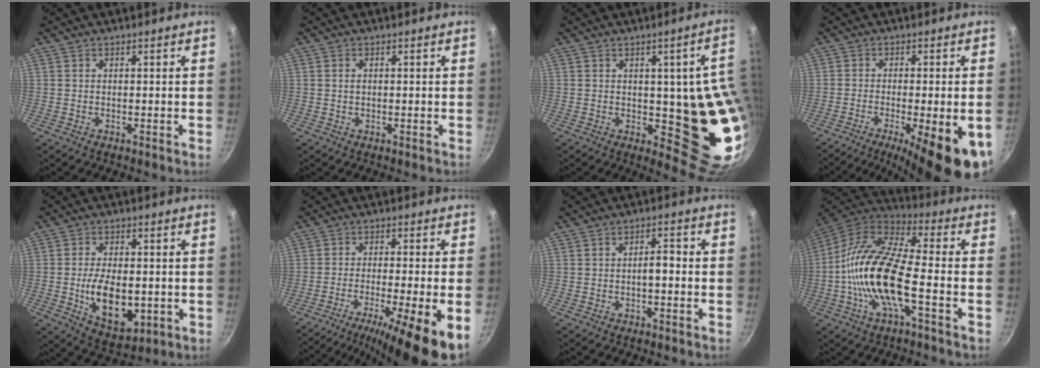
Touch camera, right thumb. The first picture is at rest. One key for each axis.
{"total": 0.9, "fx": 0.1, "fy": 0.6, "fz": 0.6, "tx": -0.010, "ty": 0.003, "tz": 0.002}
{"total": 13.7, "fx": 0.7, "fy": 5.0, "fz": 12.8, "tx": -0.095, "ty": -0.028, "tz": 0.014}
{"total": 16.3, "fx": -6.6, "fy": 4.3, "fz": 14.2, "tx": -0.190, "ty": -0.003, "tz": -0.090}
{"total": 12.1, "fx": -1.5, "fy": 6.8, "fz": 9.8, "tx": -0.151, "ty": -0.008, "tz": -0.013}
{"total": 12.9, "fx": -6.8, "fy": 1.1, "fz": 10.9, "tx": -0.185, "ty": 0.008, "tz": -0.113}
{"total": 3.1, "fx": -0.6, "fy": 1.4, "fz": 2.7, "tx": -0.033, "ty": 0.017, "tz": -0.011}
{"total": 17.4, "fx": -3.6, "fy": 6.0, "fz": 15.9, "tx": -0.306, "ty": 0.038, "tz": -0.089}